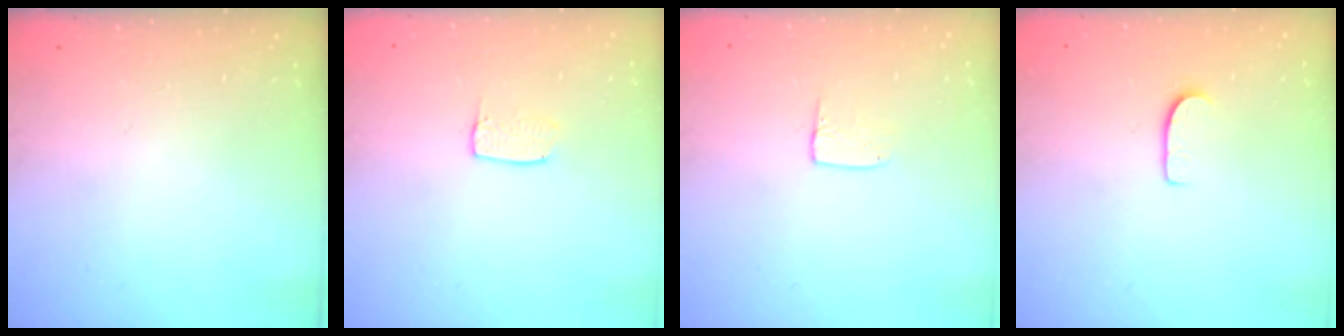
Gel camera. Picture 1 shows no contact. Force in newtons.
{"total": 4.2, "press": 4.2, "slide": 0.3}
{"total": 5.8, "press": 5.8, "slide": 0.4}
{"total": 5.9, "press": 5.8, "slide": 0.6}